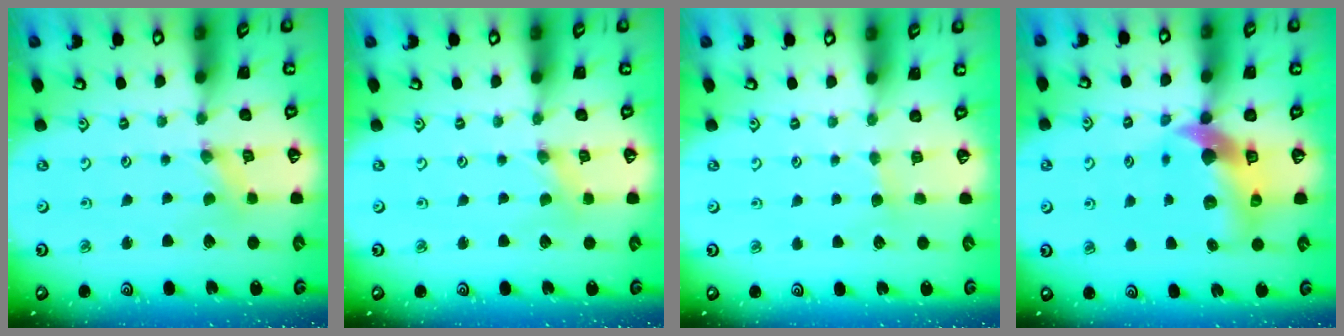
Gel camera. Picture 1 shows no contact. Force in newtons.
{"total": 0.0}
{"total": 2.4, "press": 2.4, "slide": 0.4}
{"total": 11.6, "press": 11.5, "slide": 1.8}